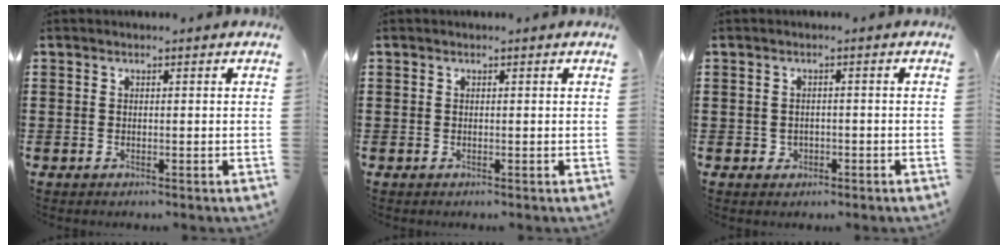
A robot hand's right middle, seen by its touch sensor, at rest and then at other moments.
{"total": 0.0}
{"total": 1.0, "force": [-0.3, 0.9, 0.3], "torque": [-0.010, 0.003, -0.008]}